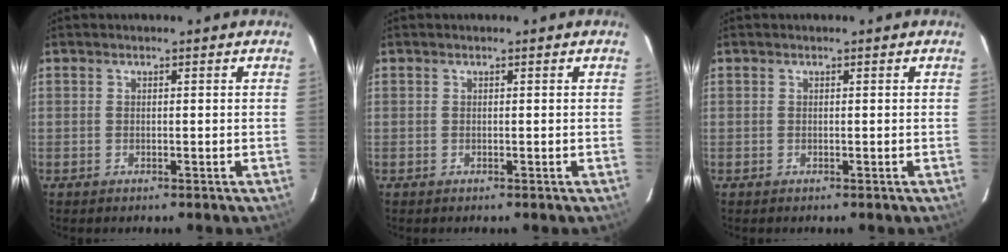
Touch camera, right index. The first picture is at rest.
{"total": 0.0}
{"total": 0.0}